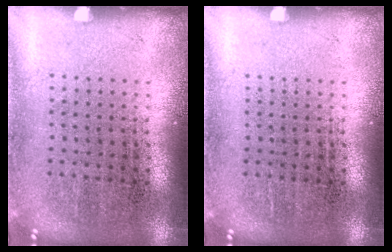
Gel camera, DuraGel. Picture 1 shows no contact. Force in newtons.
{"total": 0.0}